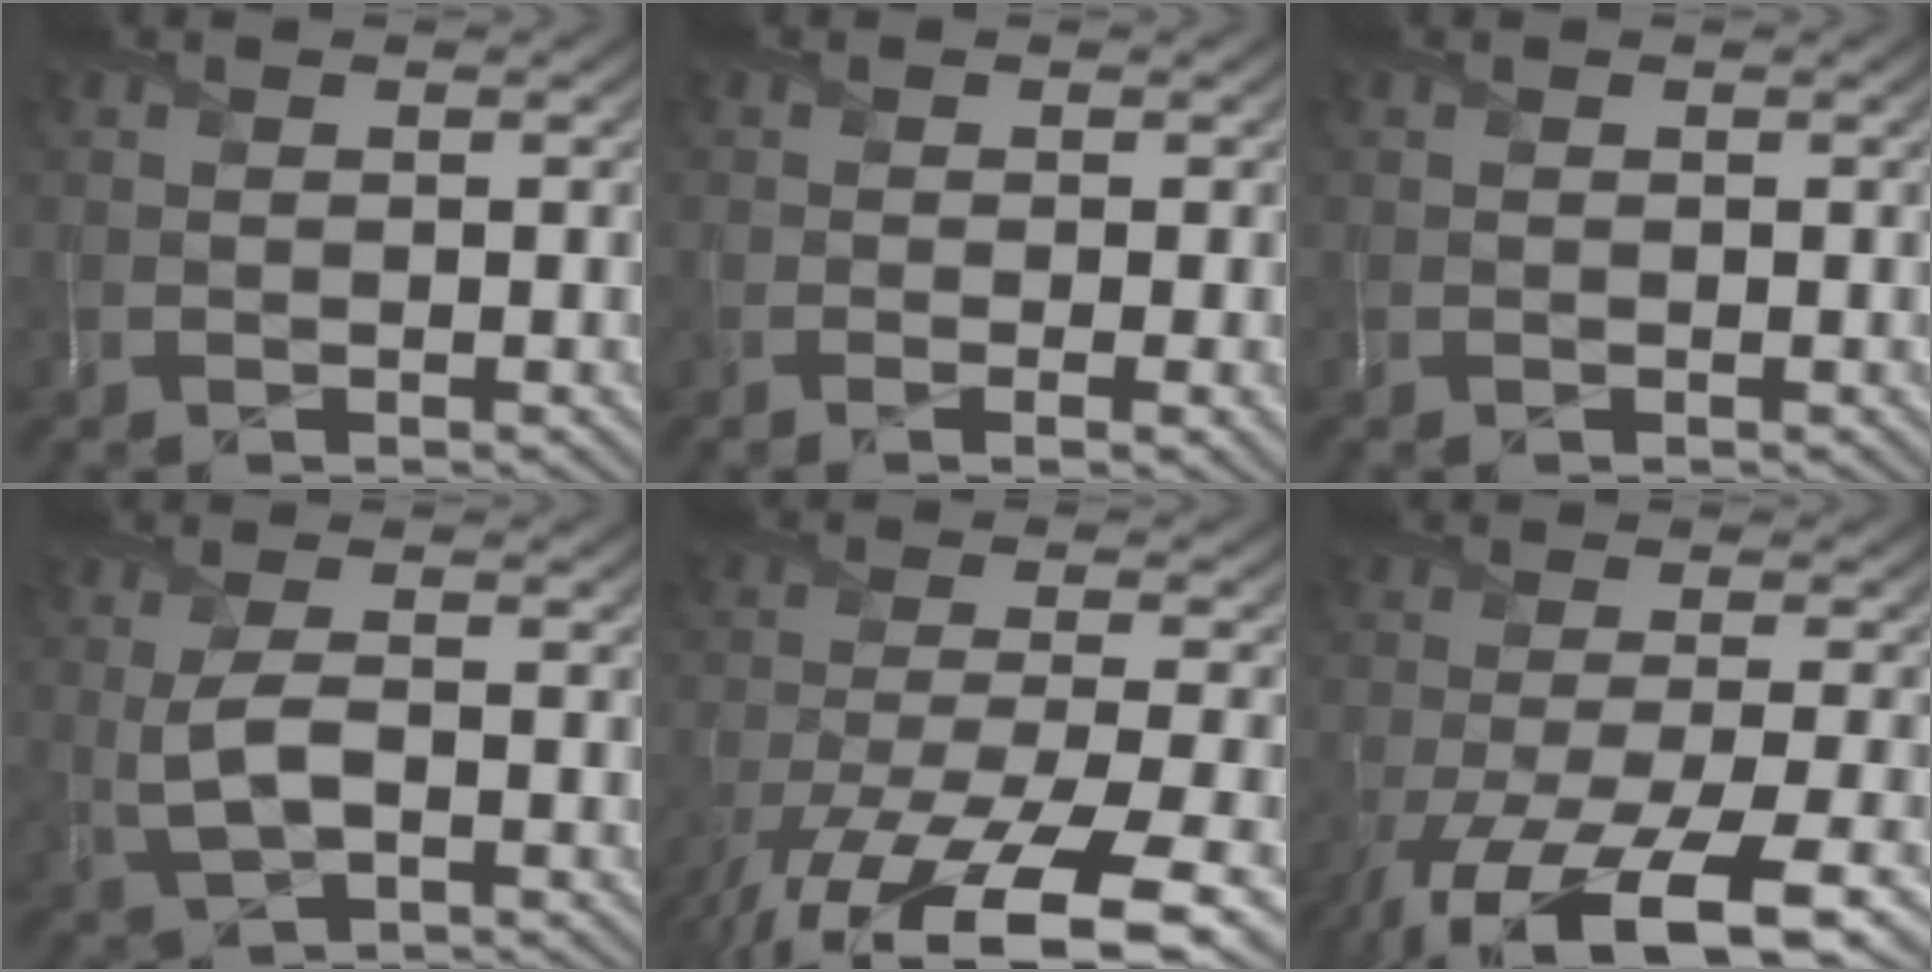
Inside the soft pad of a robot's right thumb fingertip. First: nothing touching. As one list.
[{"total": 2.7, "force": [-0.6, 0.4, 2.6], "torque": [-0.036, 0.002, -0.015]}, {"total": 0.0}, {"total": 3.9, "force": [0.1, 1.4, 3.7], "torque": [-0.089, 0.002, 0.001]}, {"total": 16.1, "force": [-11.4, 4.7, 10.3], "torque": [-0.198, -0.044, -0.172]}, {"total": 13.0, "force": [-7.8, 3.6, 9.8], "torque": [-0.195, -0.024, -0.124]}]